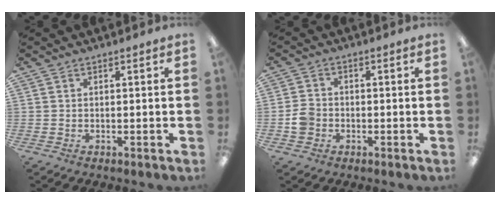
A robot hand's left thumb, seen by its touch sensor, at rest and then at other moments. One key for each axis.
{"total": 4.2, "fx": -1.2, "fy": 3.7, "fz": 1.7, "tx": -0.027, "ty": 0.009, "tz": -0.019}